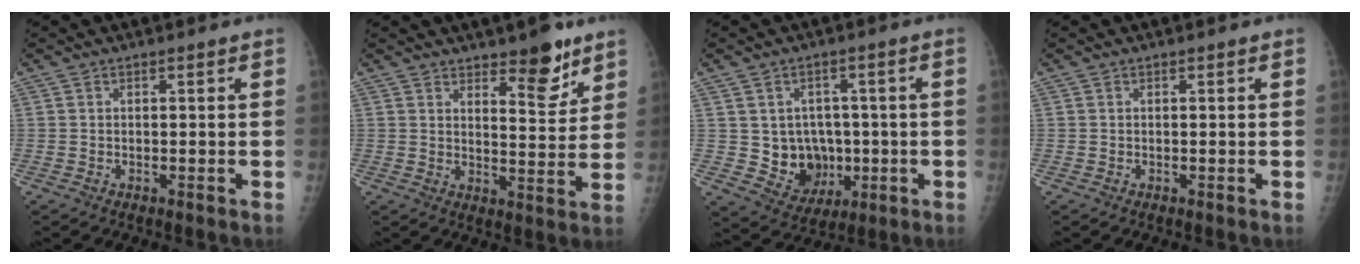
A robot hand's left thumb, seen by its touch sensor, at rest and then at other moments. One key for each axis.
{"total": 8.1, "fx": 5.7, "fy": 3.1, "fz": 4.8, "tx": -0.041, "ty": -0.043, "tz": 0.083}
{"total": 9.2, "fx": -0.4, "fy": 8.1, "fz": 4.3, "tx": -0.022, "ty": -0.001, "tz": 0.013}
{"total": 0.0}